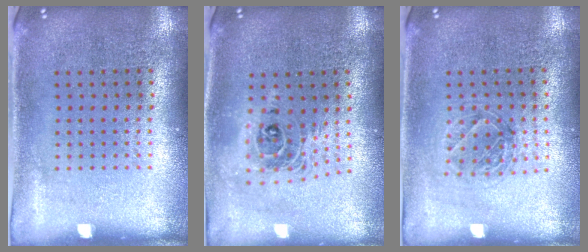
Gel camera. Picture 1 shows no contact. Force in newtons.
{"total": 1.8, "press": 1.4, "slide": 1.1}
{"total": 1.2, "press": 1.1, "slide": 0.5}